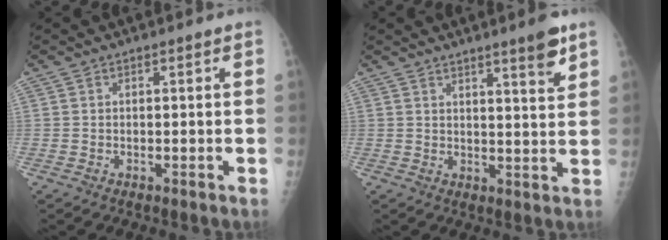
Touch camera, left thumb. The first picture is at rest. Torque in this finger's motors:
{"motor_torque": [-0.19, -0.24, -0.06, -0.21, 0.08]}